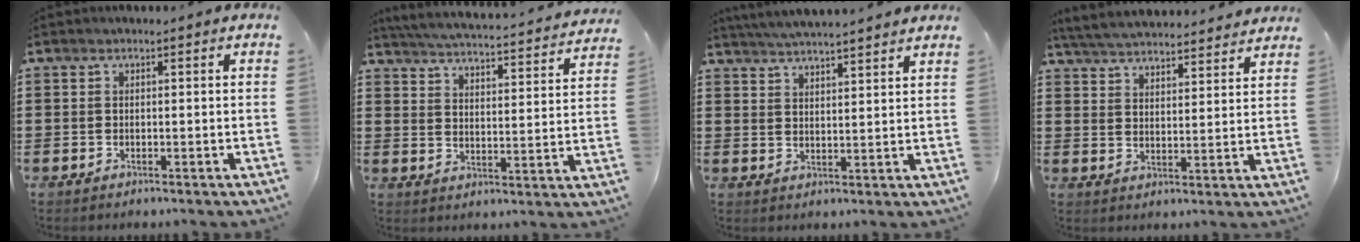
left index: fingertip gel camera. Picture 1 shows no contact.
{"total": 4.2, "force": [4.1, -0.5, 1.0], "torque": [-0.043, -0.039, 0.063]}
{"total": 4.3, "force": [4.2, -0.6, 0.7], "torque": [-0.027, -0.017, 0.074]}
{"total": 5.1, "force": [5.0, 0.0, 0.8], "torque": [-0.037, -0.029, 0.087]}